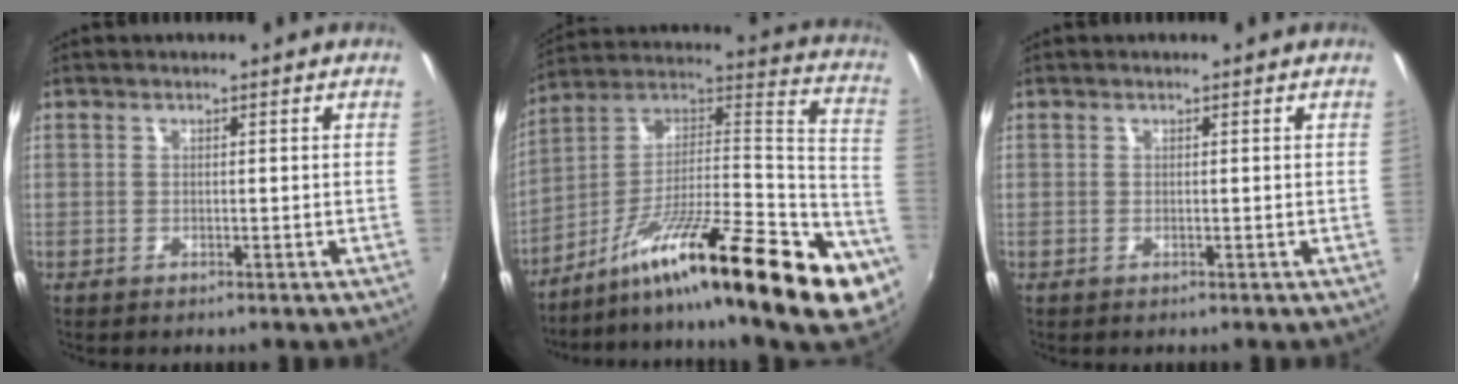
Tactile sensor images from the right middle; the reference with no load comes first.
{"total": 30.6, "force": [-16.2, 5.8, 25.3], "torque": [-0.332, -0.003, -0.268]}
{"total": 0.0}